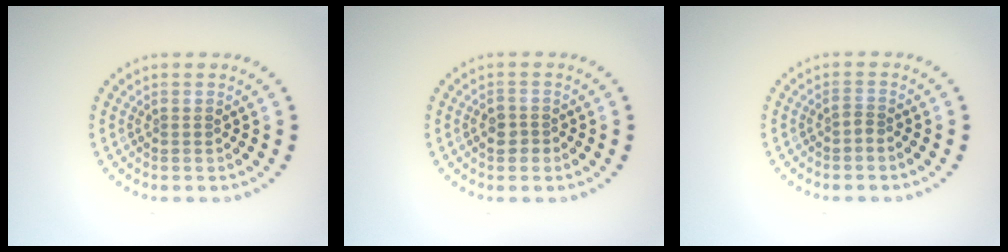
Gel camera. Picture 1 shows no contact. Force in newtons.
{"total": 1.8, "press": 1.7, "slide": 0.6}
{"total": 0.7, "press": 0.4, "slide": 0.5}